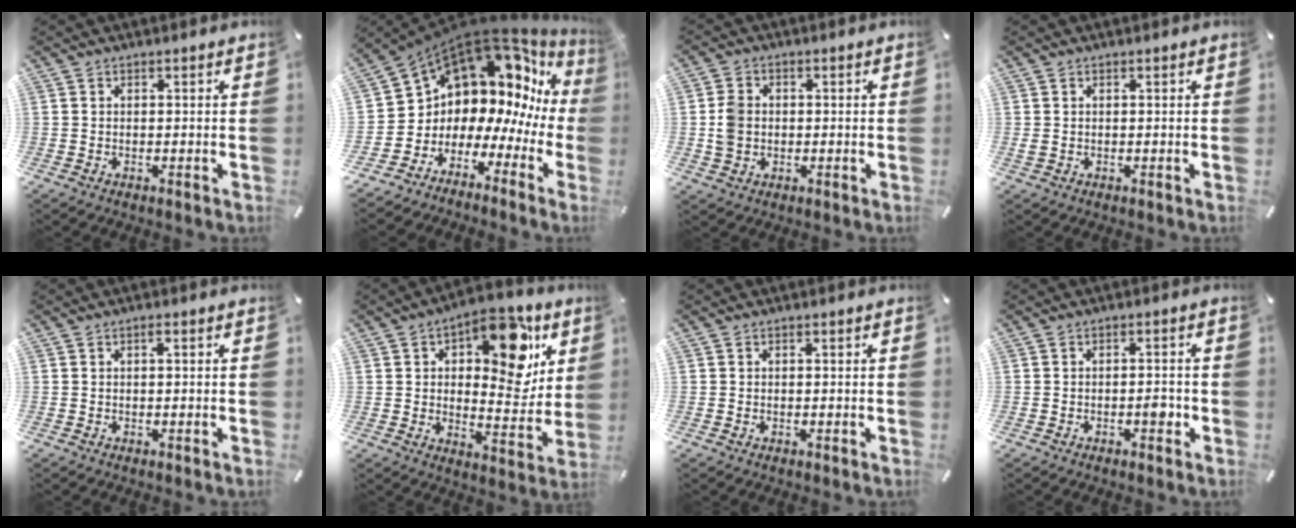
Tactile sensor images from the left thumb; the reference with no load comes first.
{"total": 11.5, "force": [8.0, 7.3, 3.8], "torque": [-0.071, -0.090, 0.152]}
{"total": 5.0, "force": [-0.3, 4.3, 2.6], "torque": [-0.047, 0.007, -0.005]}
{"total": 0.8, "force": [0.2, 0.5, 0.6], "torque": [-0.013, 0.001, 0.004]}
{"total": 0.9, "force": [0.1, 0.2, 0.9], "torque": [-0.018, 0.001, 0.002]}
{"total": 18.8, "force": [8.1, 9.8, 13.8], "torque": [-0.171, -0.046, 0.130]}
{"total": 0.5, "force": [-0.1, 0.3, 0.4], "torque": [-0.008, 0.000, -0.002]}
{"total": 3.5, "force": [-1.3, 1.5, 2.9], "torque": [-0.045, 0.010, -0.021]}